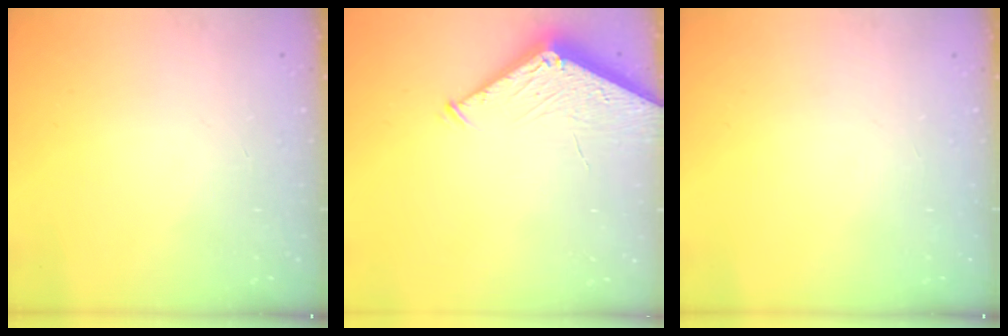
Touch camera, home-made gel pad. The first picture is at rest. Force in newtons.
{"total": 4.2, "press": 4.2, "slide": 0.5}
{"total": 0.0}